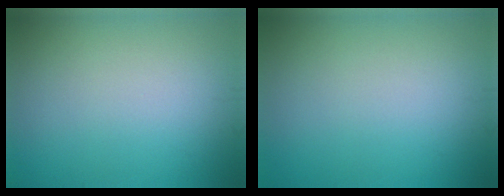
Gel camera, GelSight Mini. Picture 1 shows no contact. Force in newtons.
{"total": 0.0}